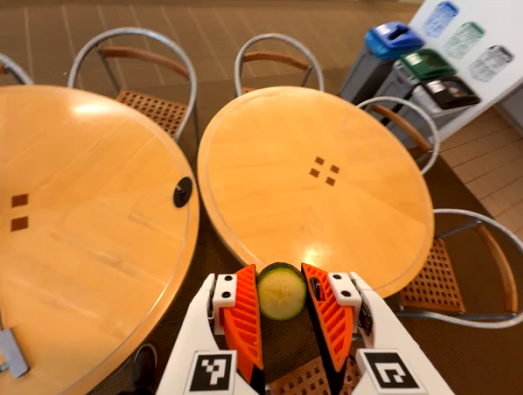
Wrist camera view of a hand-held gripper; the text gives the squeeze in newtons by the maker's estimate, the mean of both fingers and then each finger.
{"total": 8.3, "left": 8.5, "right": 8.2}